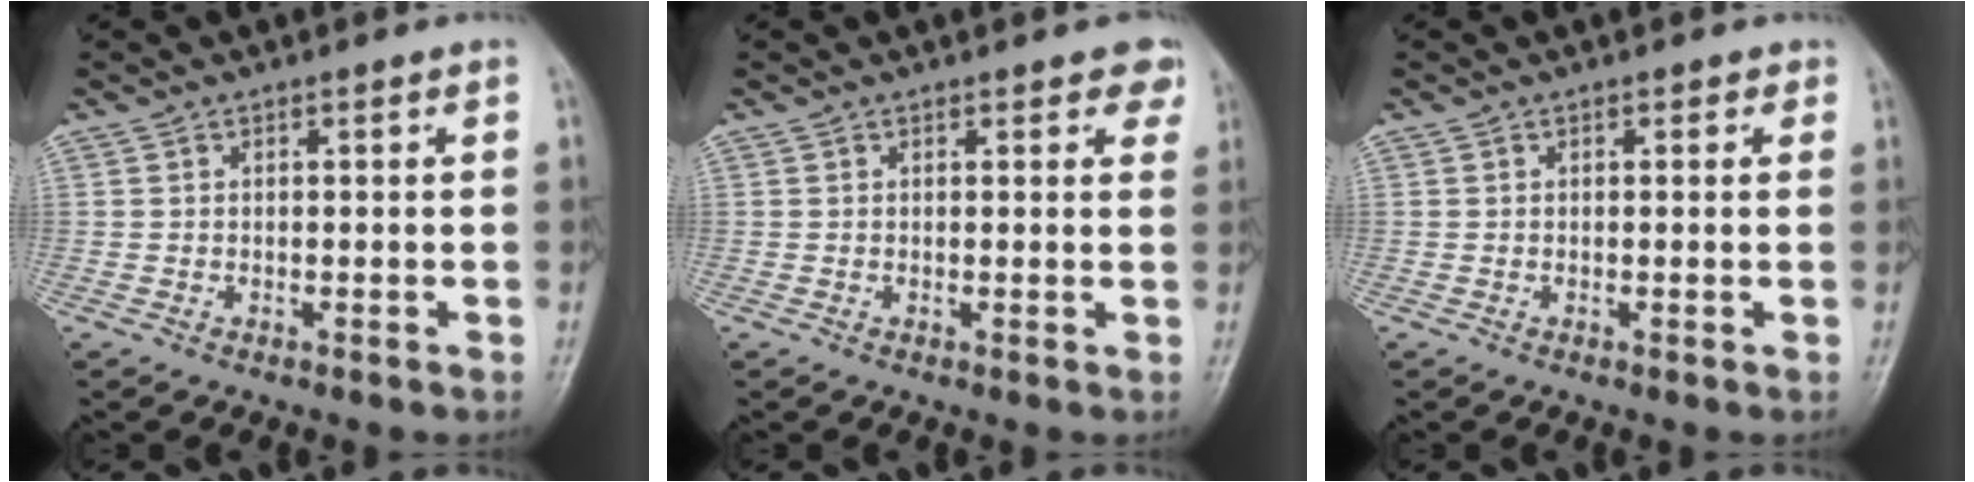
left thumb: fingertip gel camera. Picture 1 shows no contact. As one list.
[{"total": 3.1, "force": [2.1, 1.5, 1.8], "torque": [0.005, -0.004, 0.017]}, {"total": 1.0, "force": [0.6, 0.8, 0.4], "torque": [0.009, -0.002, 0.001]}]